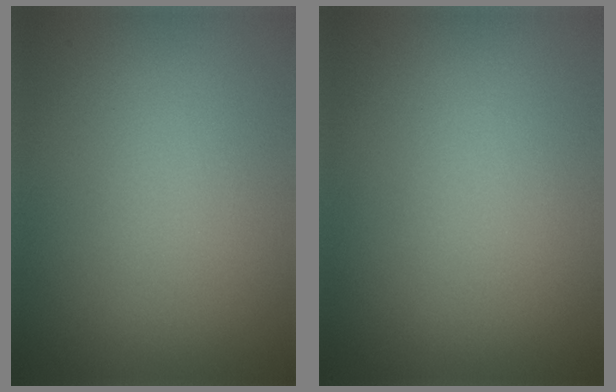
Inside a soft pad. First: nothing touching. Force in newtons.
{"total": 0.0}